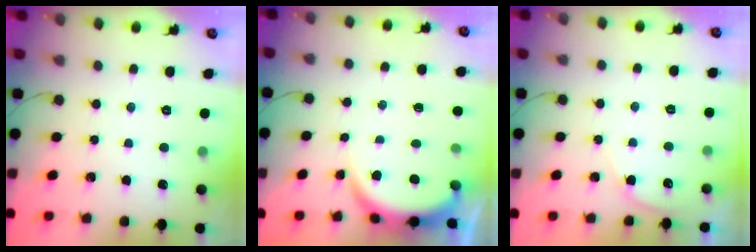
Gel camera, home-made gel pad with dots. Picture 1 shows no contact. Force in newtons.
{"total": 4.3, "press": 4.3, "slide": 0.6}
{"total": 3.4, "press": 3.3, "slide": 0.5}